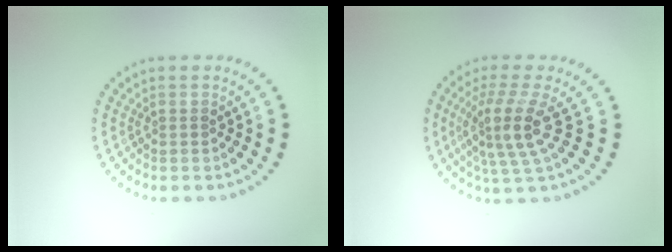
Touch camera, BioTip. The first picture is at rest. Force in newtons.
{"total": 4.2, "press": 3.1, "slide": 2.7}